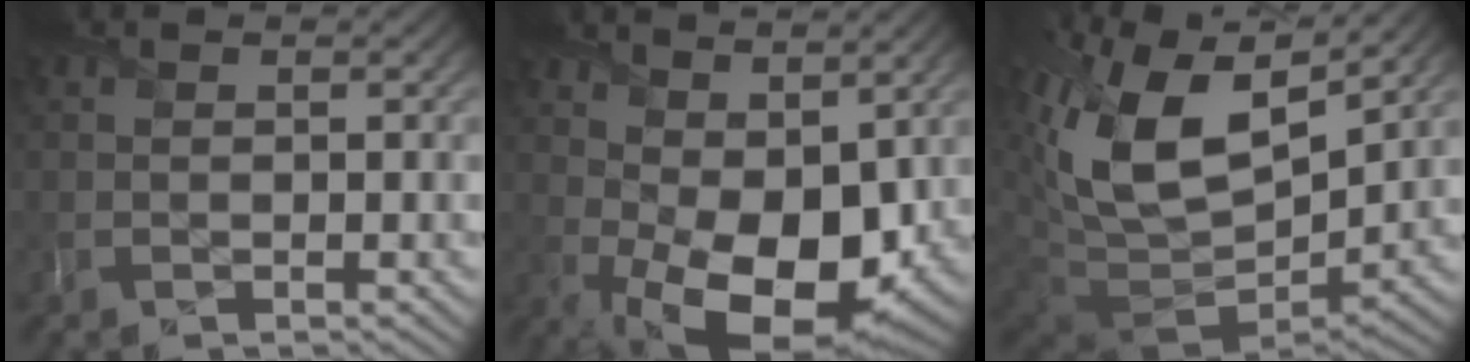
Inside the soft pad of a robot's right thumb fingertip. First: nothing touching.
{"total": 13.9, "force": [1.9, 7.6, 11.4], "torque": [-0.202, -0.028, 0.058]}
{"total": 16.9, "force": [5.3, 9.6, 12.9], "torque": [-0.292, 0.013, 0.095]}